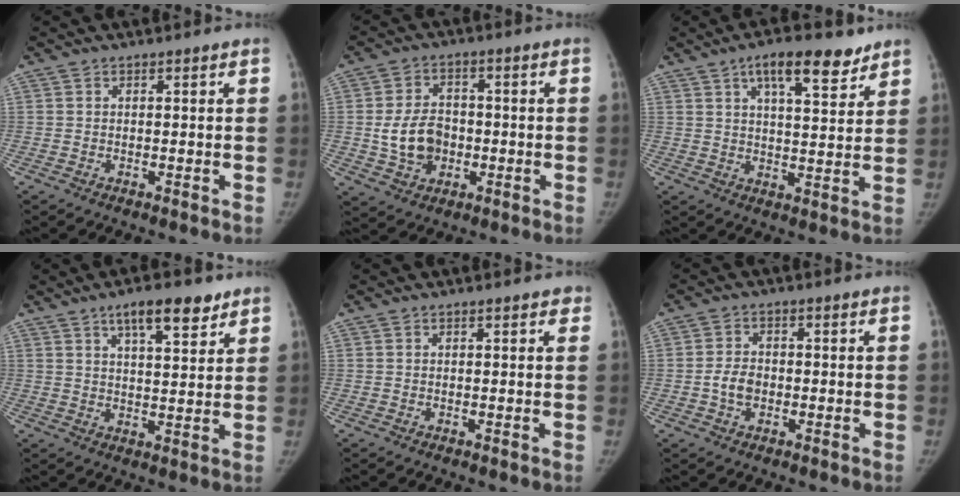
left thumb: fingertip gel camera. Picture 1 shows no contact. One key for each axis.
{"total": 9.0, "fx": -1.3, "fy": 7.0, "fz": 5.5, "tx": -0.078, "ty": 0.013, "tz": -0.018}
{"total": 10.5, "fx": 6.7, "fy": 3.8, "fz": 7.2, "tx": -0.088, "ty": -0.030, "tz": 0.101}
{"total": 9.0, "fx": 5.8, "fy": 3.0, "fz": 6.2, "tx": -0.078, "ty": -0.028, "tz": 0.090}
{"total": 1.2, "fx": 0.8, "fy": 0.6, "fz": 0.7, "tx": 0.004, "ty": 0.003, "tz": 0.002}
{"total": 4.0, "fx": -0.9, "fy": 2.9, "fz": 2.6, "tx": -0.043, "ty": 0.010, "tz": -0.019}